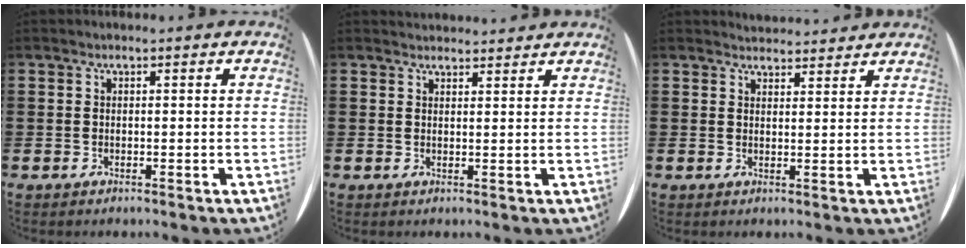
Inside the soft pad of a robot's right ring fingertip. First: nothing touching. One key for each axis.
{"total": 1.6, "fx": 1.5, "fy": 0.1, "fz": -0.3, "tx": 0.003, "ty": -0.001, "tz": 0.030}
{"total": 2.2, "fx": 2.2, "fy": 0.2, "fz": -0.4, "tx": 0.002, "ty": -0.006, "tz": 0.042}